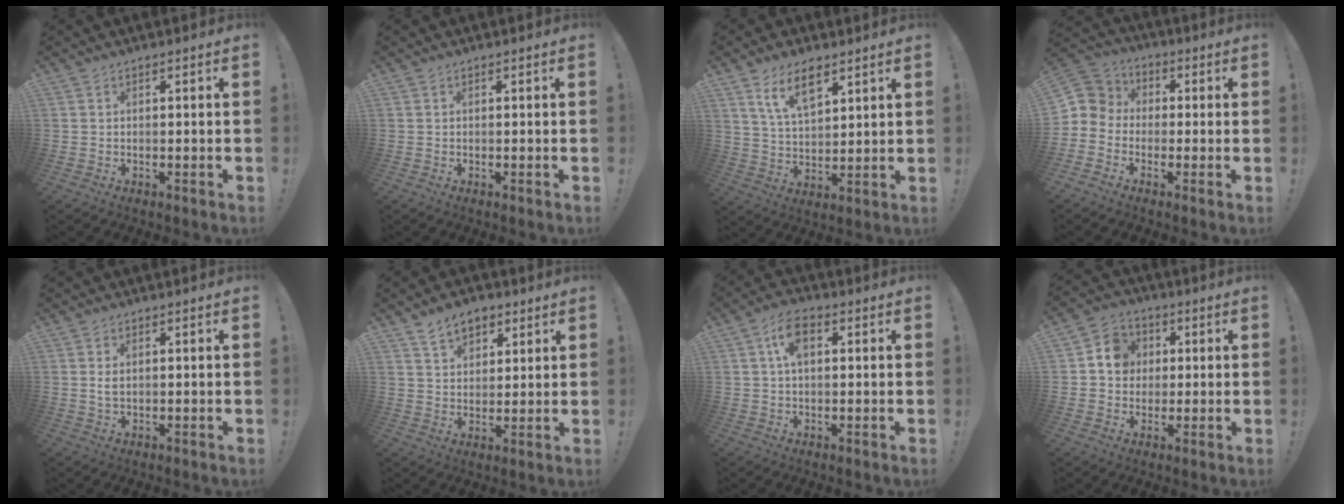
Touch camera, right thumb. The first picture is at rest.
{"total": 0.0}
{"total": 10.3, "force": [6.6, 4.7, 6.4], "torque": [-0.115, -0.022, 0.123]}
{"total": 6.4, "force": [-2.1, 5.8, 1.8], "torque": [-0.048, 0.018, -0.034]}
{"total": 1.8, "force": [0.6, 1.0, 1.3], "torque": [-0.011, -0.003, 0.007]}
{"total": 8.1, "force": [5.2, 5.3, 3.3], "torque": [-0.052, -0.021, 0.099]}
{"total": 7.0, "force": [2.0, 3.8, 5.6], "torque": [-0.092, 0.008, 0.037]}
{"total": 8.9, "force": [1.6, 8.2, 3.1], "torque": [-0.044, 0.005, 0.036]}